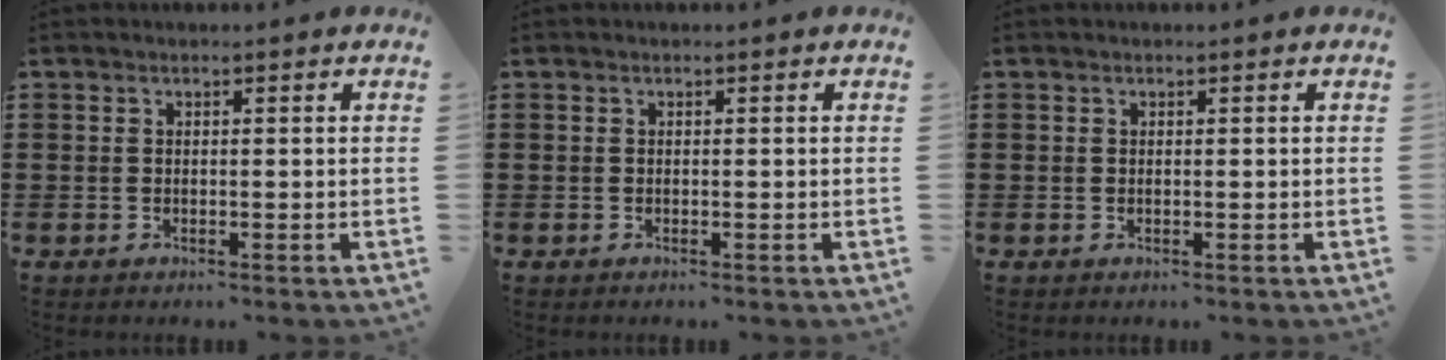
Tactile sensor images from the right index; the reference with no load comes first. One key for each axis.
{"total": 0.0}
{"total": 0.0}